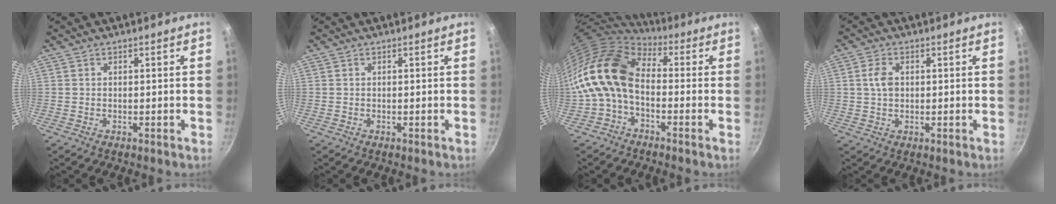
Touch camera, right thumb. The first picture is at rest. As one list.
[{"total": 0.0}, {"total": 13.2, "force": [-1.4, 8.9, 9.7], "torque": [-0.167, 0.033, -0.043]}, {"total": 3.8, "force": [0.6, 2.6, 2.7], "torque": [-0.047, 0.004, 0.009]}]